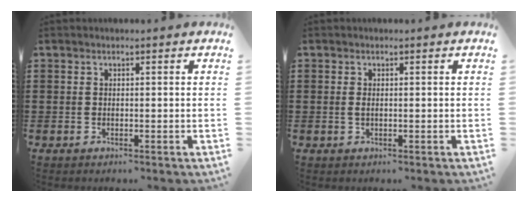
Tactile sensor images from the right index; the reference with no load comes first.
{"total": 0.8, "force": [0.0, 0.1, 0.8], "torque": [-0.018, -0.003, 0.001]}